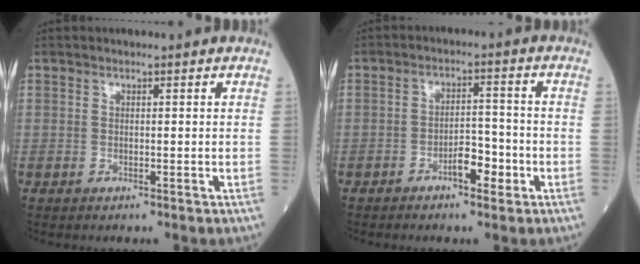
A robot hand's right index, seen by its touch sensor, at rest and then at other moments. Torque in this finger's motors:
{"motor_torque": [-0.11, -0.11, 0.05, 0.01]}